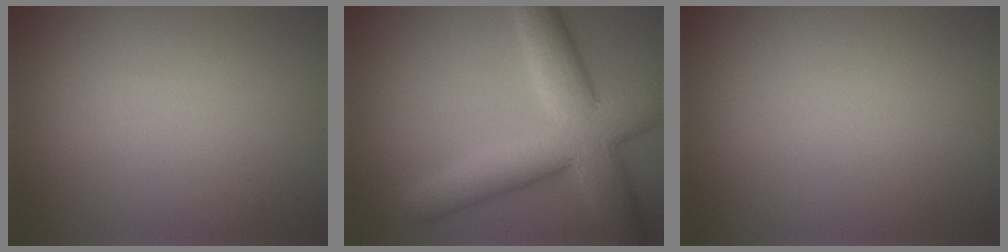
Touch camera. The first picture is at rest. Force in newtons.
{"total": 8.6, "press": 8.6, "slide": 0.4}
{"total": 0.0}